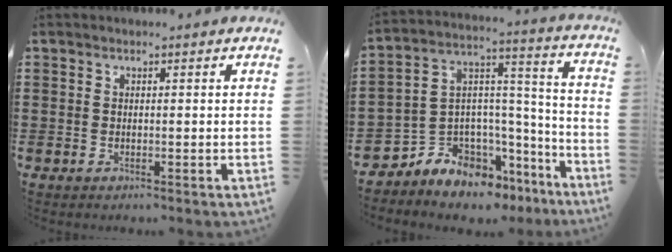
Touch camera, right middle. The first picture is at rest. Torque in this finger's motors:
{"motor_torque": [1.88, -0.26, 0.24, 0.06]}